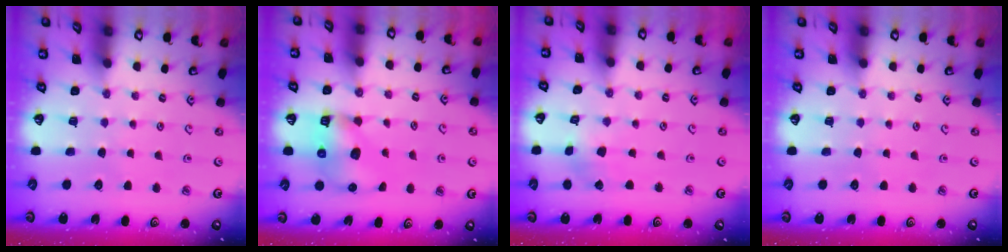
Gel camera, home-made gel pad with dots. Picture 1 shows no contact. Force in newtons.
{"total": 8.0, "press": 7.9, "slide": 1.2}
{"total": 2.2, "press": 2.2, "slide": 0.3}
{"total": 0.0}